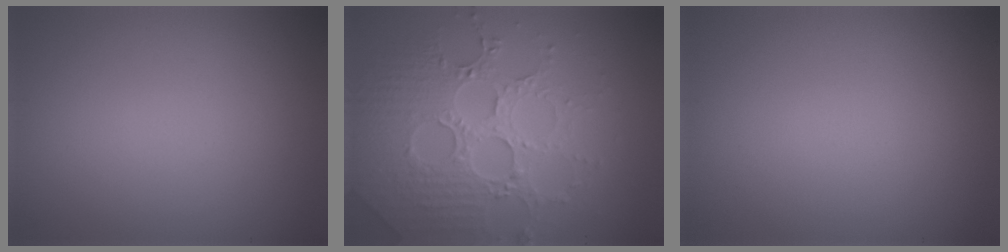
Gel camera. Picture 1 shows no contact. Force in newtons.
{"total": 6.0, "press": 5.0, "slide": 3.4}
{"total": 0.0}